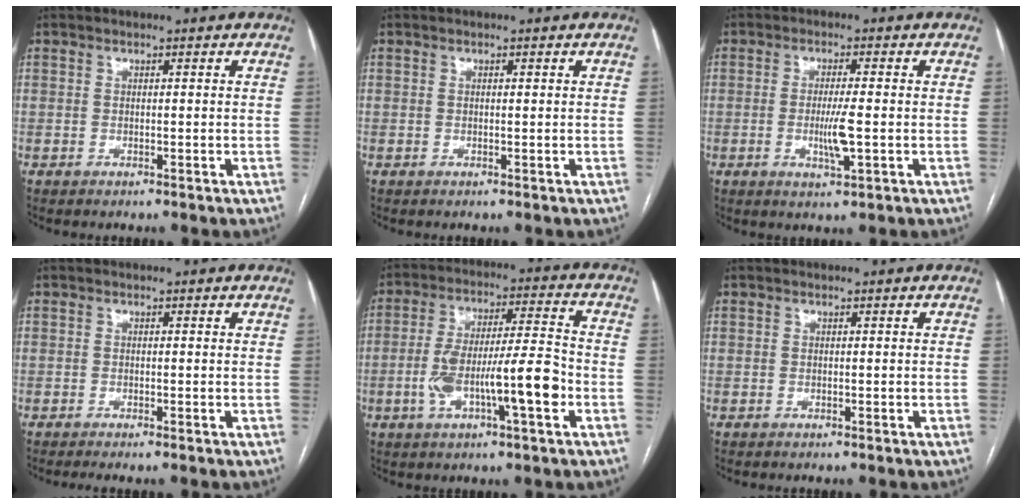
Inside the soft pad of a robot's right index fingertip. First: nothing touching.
{"total": 0.0}
{"total": 4.9, "force": [-0.8, 0.2, 4.8], "torque": [-0.091, -0.008, -0.012]}
{"total": 0.5, "force": [-0.4, -0.1, 0.3], "torque": [-0.011, 0.000, -0.010]}
{"total": 13.1, "force": [-3.8, 1.8, 12.4], "torque": [-0.220, 0.016, -0.062]}
{"total": 0.0}